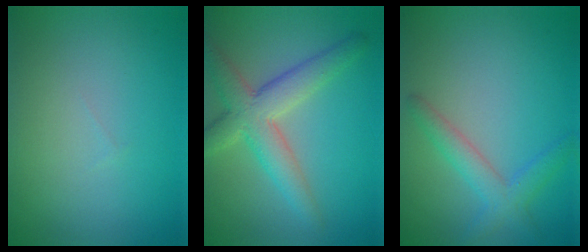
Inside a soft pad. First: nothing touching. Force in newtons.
{"total": 5.4, "press": 5.4, "slide": 0.4}
{"total": 2.9, "press": 2.9, "slide": 0.1}